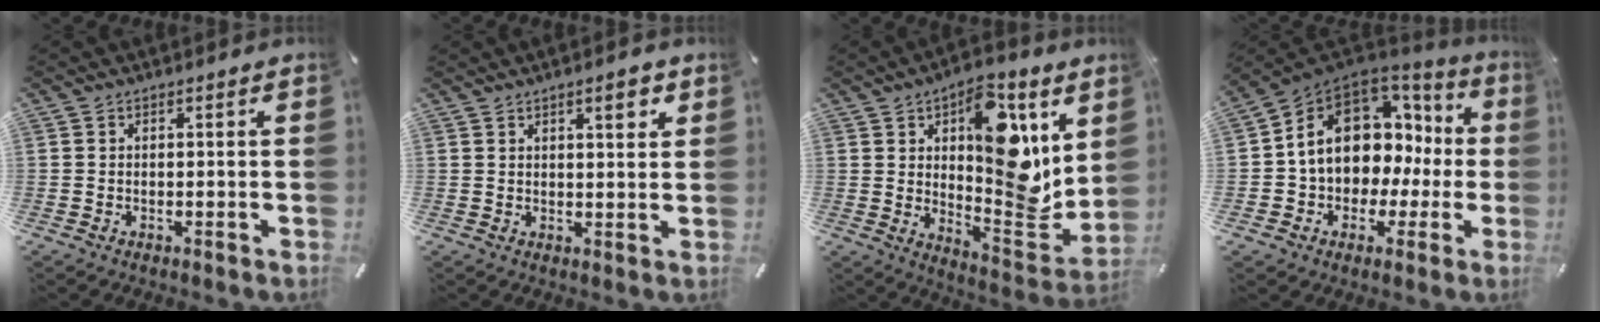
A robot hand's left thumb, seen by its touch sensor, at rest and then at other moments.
{"total": 4.3, "force": [2.6, 1.3, 3.1], "torque": [-0.043, -0.006, 0.038]}
{"total": 17.2, "force": [6.0, 8.5, 13.7], "torque": [-0.162, -0.046, 0.106]}
{"total": 12.9, "force": [3.3, 10.3, 7.1], "torque": [-0.134, -0.021, 0.063]}